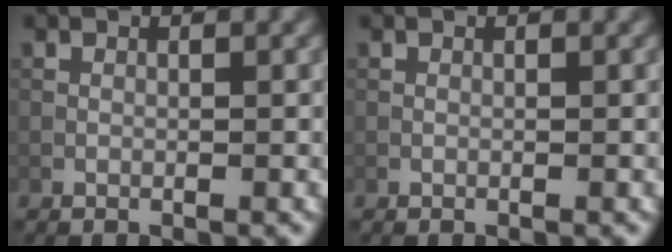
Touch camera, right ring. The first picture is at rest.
{"total": 0.0}